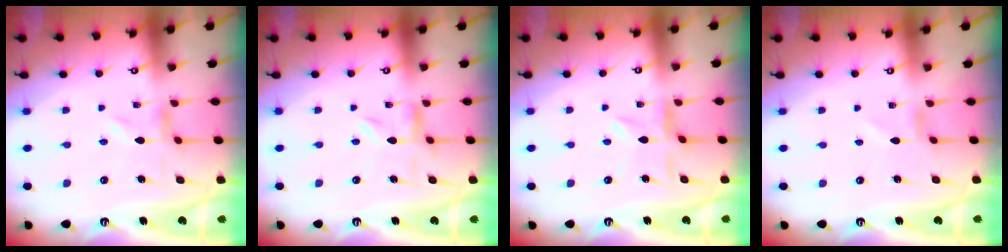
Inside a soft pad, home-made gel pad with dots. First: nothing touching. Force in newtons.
{"total": 1.8, "press": 1.8, "slide": 0.3}
{"total": 3.6, "press": 3.6, "slide": 0.5}
{"total": 0.0}